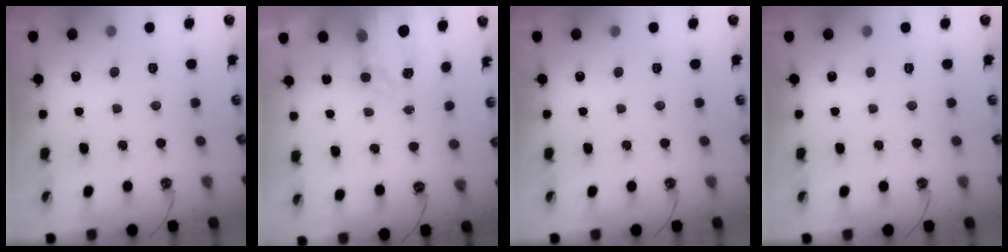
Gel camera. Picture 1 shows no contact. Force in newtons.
{"total": 3.8, "press": 3.8, "slide": 0.5}
{"total": 0.0}
{"total": 0.0}